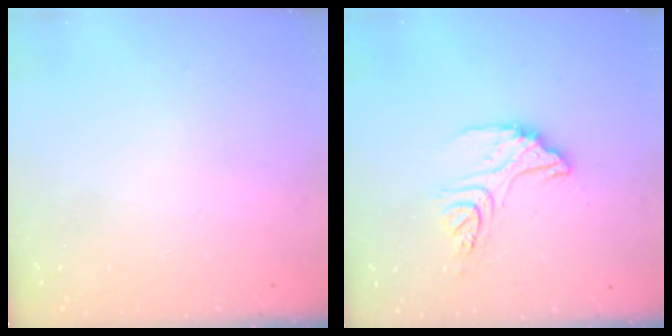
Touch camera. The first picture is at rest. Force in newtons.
{"total": 13.3, "press": 13.3, "slide": 1.2}